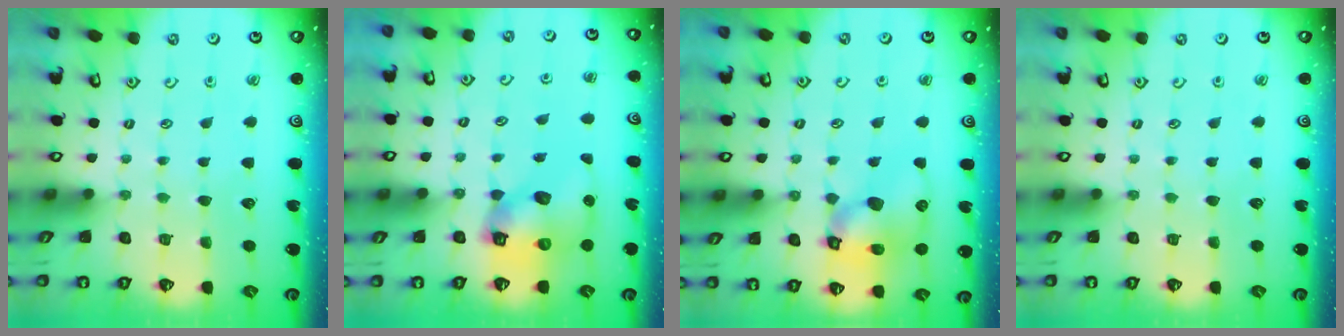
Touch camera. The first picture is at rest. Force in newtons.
{"total": 10.7, "press": 10.6, "slide": 1.6}
{"total": 11.8, "press": 11.6, "slide": 1.8}
{"total": 0.0}